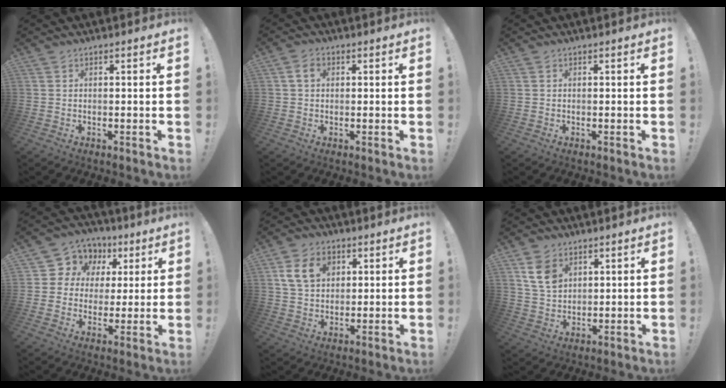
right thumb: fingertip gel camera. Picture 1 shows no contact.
{"total": 3.4, "force": [1.0, 2.3, 2.2], "torque": [-0.041, 0.008, 0.018]}
{"total": 0.0}
{"total": 8.6, "force": [2.6, 7.9, 2.3], "torque": [-0.030, -0.021, 0.054]}
{"total": 10.5, "force": [3.7, 8.0, 5.8], "torque": [-0.092, -0.002, 0.070]}
{"total": 8.7, "force": [4.1, 6.3, 4.3], "torque": [-0.074, -0.007, 0.084]}